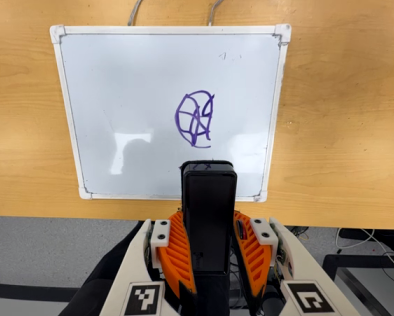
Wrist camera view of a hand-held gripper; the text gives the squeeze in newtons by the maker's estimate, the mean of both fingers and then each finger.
{"total": 11.0, "left": 8.6, "right": 13.4}